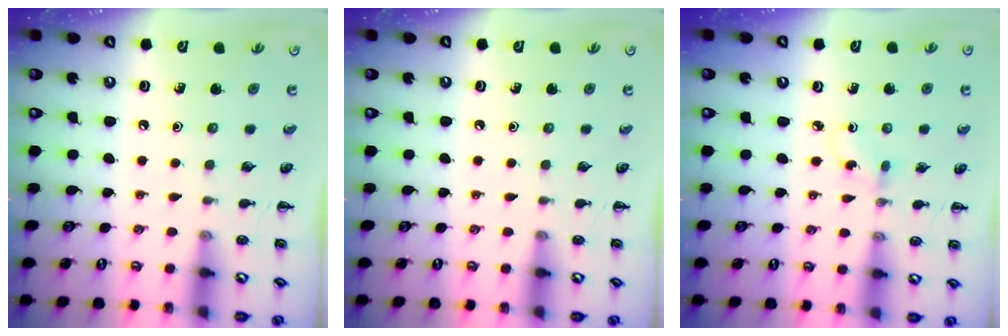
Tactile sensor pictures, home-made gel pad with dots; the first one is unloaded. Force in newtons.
{"total": 0.0}
{"total": 2.1, "press": 1.9, "slide": 0.9}